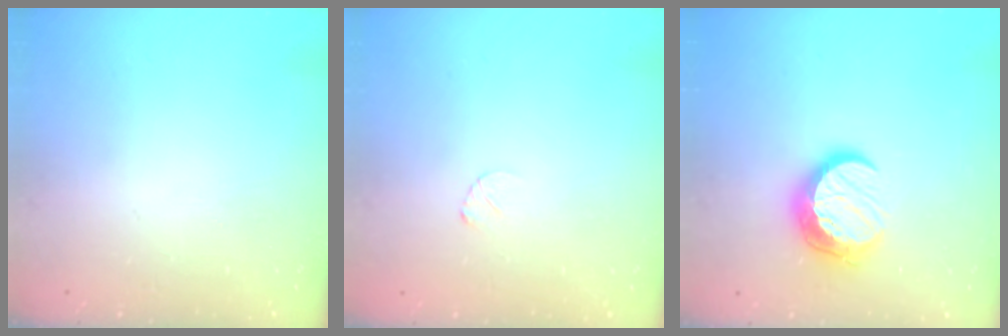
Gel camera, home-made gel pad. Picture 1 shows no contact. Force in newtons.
{"total": 2.6, "press": 2.6, "slide": 0.3}
{"total": 11.4, "press": 11.4, "slide": 0.9}